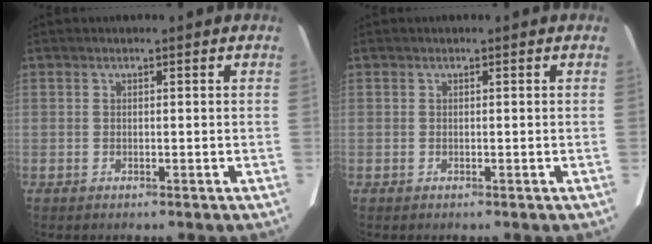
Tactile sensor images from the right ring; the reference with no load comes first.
{"total": 0.0}